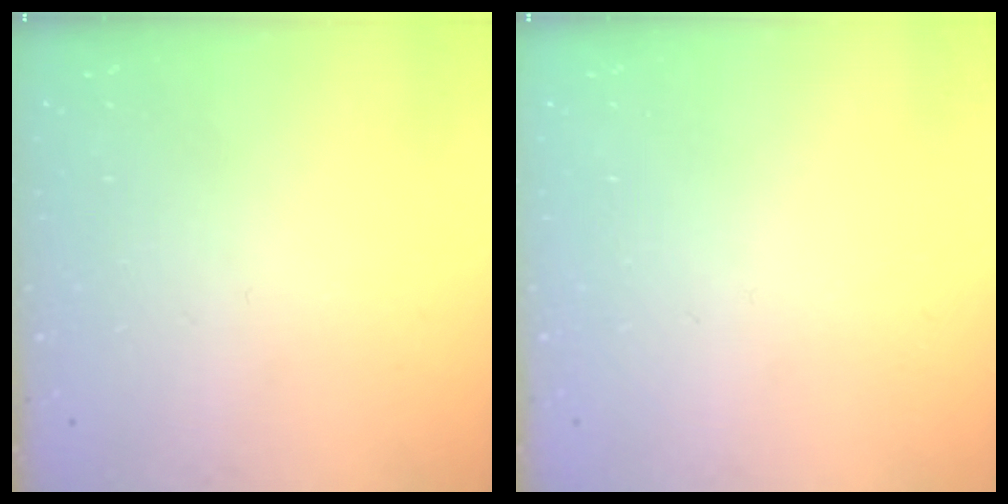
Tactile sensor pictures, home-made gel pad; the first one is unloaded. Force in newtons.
{"total": 0.0}